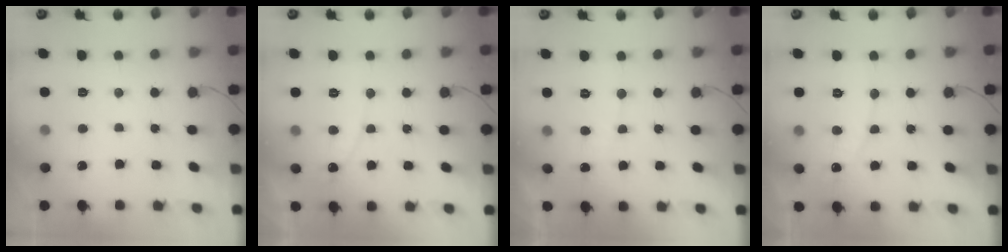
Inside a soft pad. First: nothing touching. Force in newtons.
{"total": 8.3, "press": 8.3, "slide": 0.5}
{"total": 5.4, "press": 5.4, "slide": 0.4}
{"total": 6.5, "press": 6.5, "slide": 0.5}